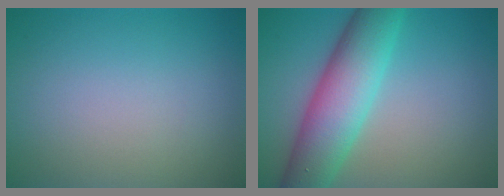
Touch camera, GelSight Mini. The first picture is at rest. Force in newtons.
{"total": 6.8, "press": 6.8, "slide": 0.1}